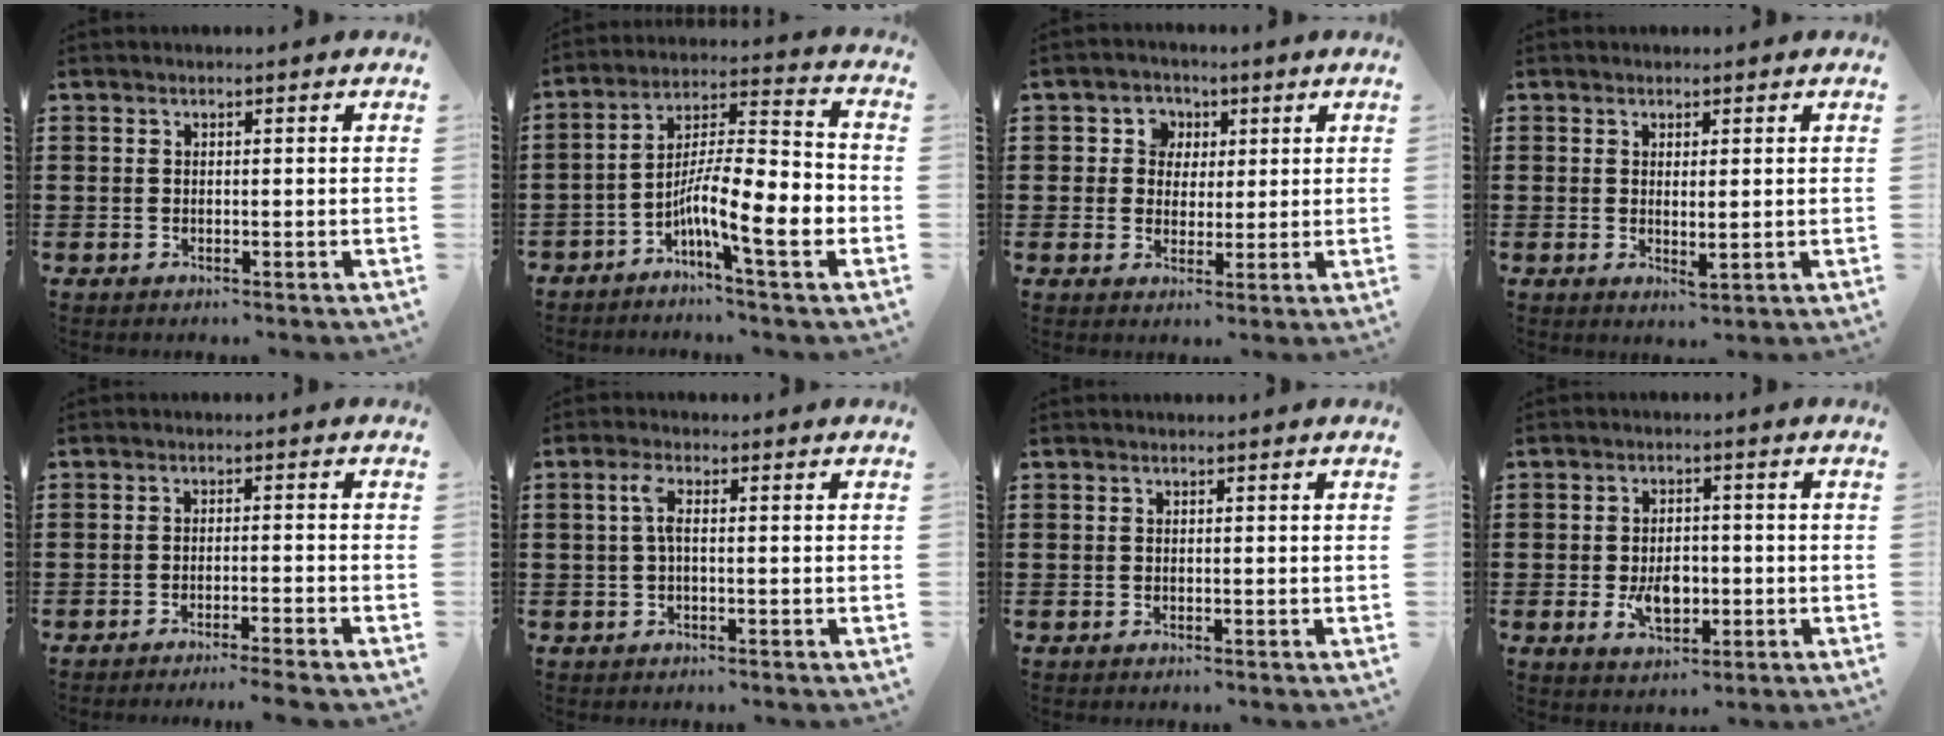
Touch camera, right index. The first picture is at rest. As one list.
[{"total": 10.5, "force": [-4.8, 1.6, 9.2], "torque": [-0.176, -0.013, -0.091]}, {"total": 3.9, "force": [1.0, 3.8, 0.6], "torque": [-0.034, 0.013, 0.015]}, {"total": 1.7, "force": [0.4, 0.3, 1.6], "torque": [-0.030, -0.004, 0.008]}, {"total": 2.4, "force": [-2.2, -0.6, 0.9], "torque": [-0.016, -0.002, -0.044]}, {"total": 2.9, "force": [0.0, 0.9, 2.8], "torque": [-0.062, 0.001, -0.003]}, {"total": 0.0}, {"total": 5.2, "force": [-1.1, 3.1, 3.9], "torque": [-0.056, 0.000, -0.020]}]